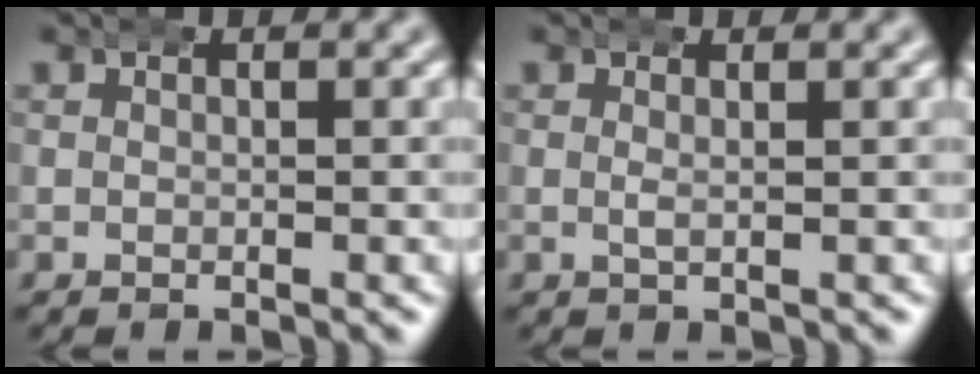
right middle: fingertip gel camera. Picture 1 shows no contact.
{"total": 0.7, "force": [0.4, -0.2, 0.5], "torque": [-0.010, -0.006, 0.005]}